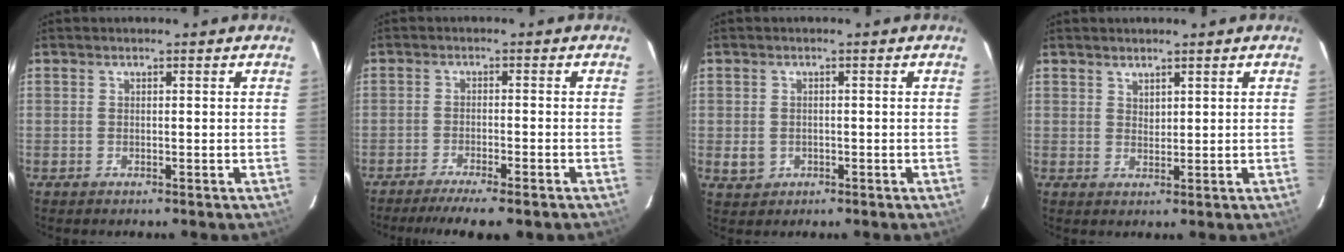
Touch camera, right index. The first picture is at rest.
{"total": 8.7, "force": [-7.1, 0.9, 4.9], "torque": [-0.107, -0.026, -0.112]}
{"total": 3.2, "force": [-0.6, 3.0, 1.0], "torque": [-0.025, 0.001, -0.003]}
{"total": 1.8, "force": [1.5, 0.9, 0.3], "torque": [-0.002, 0.001, 0.027]}